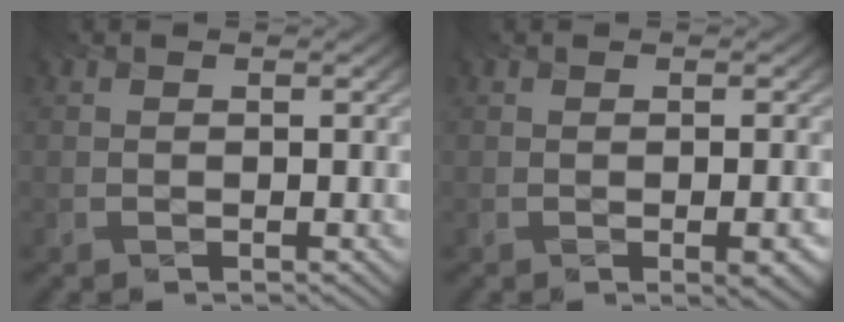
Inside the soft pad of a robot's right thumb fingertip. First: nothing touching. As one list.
[{"total": 3.1, "force": [-1.0, 1.0, 2.7], "torque": [-0.025, 0.001, -0.014]}]